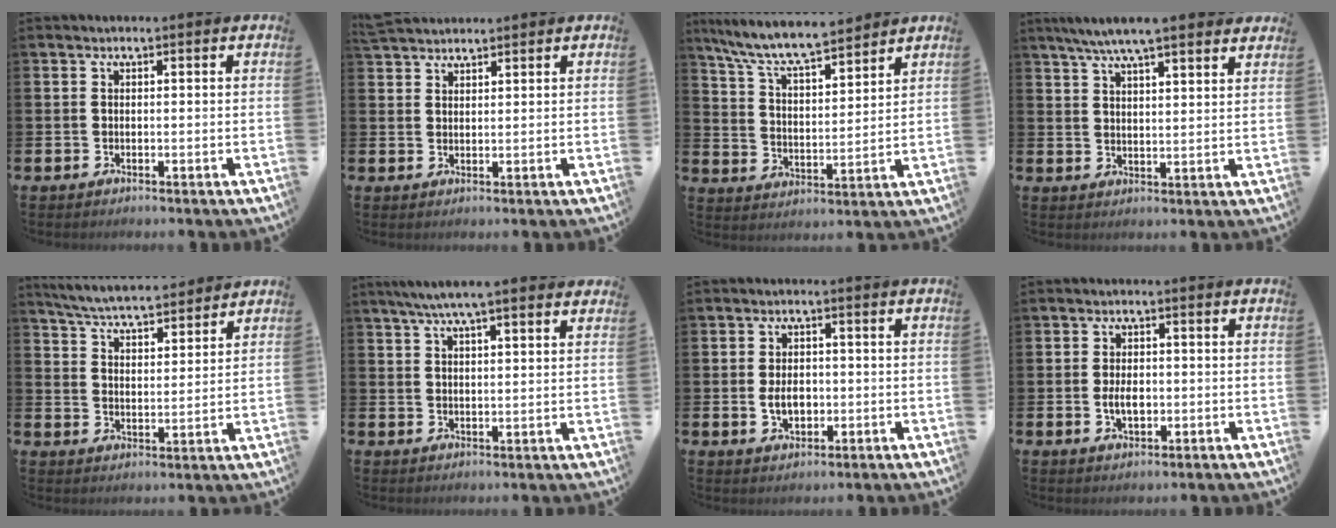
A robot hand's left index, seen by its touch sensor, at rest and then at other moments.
{"total": 3.2, "force": [3.1, 0.7, 0.3], "torque": [0.000, -0.014, 0.056]}
{"total": 8.4, "force": [7.8, 0.9, 2.8], "torque": [-0.090, -0.051, 0.140]}
{"total": 6.9, "force": [6.4, 0.6, 2.7], "torque": [-0.064, -0.021, 0.114]}
{"total": 5.9, "force": [5.8, 0.4, 1.1], "torque": [-0.048, -0.034, 0.104]}
{"total": 6.2, "force": [5.5, 0.5, 2.7], "torque": [-0.060, -0.014, 0.099]}
{"total": 3.7, "force": [-0.4, 2.5, 2.6], "torque": [-0.036, -0.001, -0.013]}
{"total": 3.2, "force": [-0.3, 1.9, 2.5], "torque": [-0.031, -0.001, -0.010]}